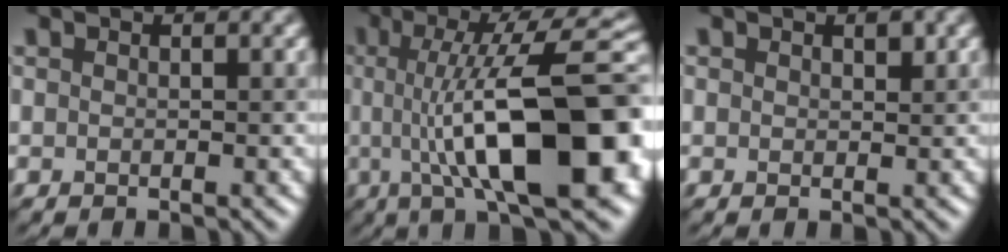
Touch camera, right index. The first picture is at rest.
{"total": 14.3, "force": [-0.6, 4.1, 13.6], "torque": [-0.185, 0.015, -0.013]}
{"total": 0.7, "force": [0.5, 0.4, -0.1], "torque": [-0.003, -0.003, 0.012]}